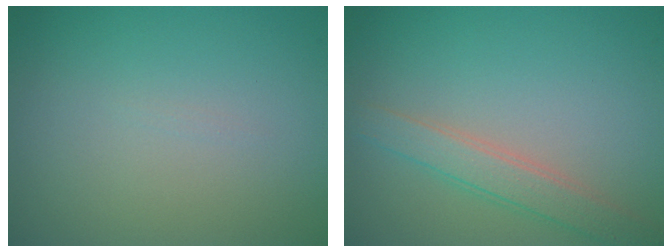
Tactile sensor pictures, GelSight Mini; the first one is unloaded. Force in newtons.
{"total": 2.7, "press": 2.7, "slide": 0.1}